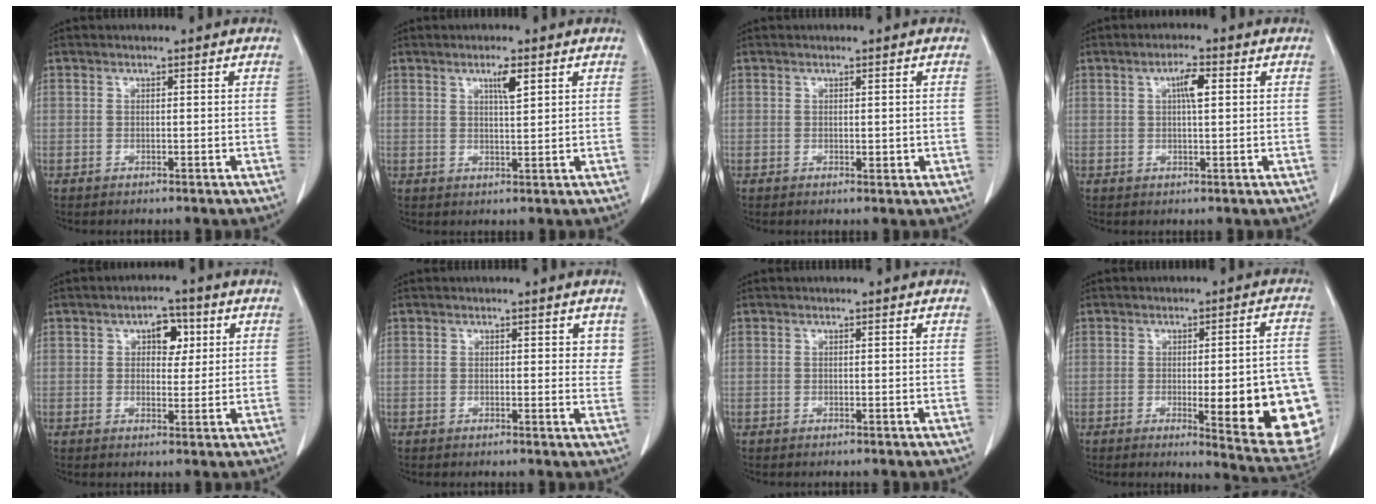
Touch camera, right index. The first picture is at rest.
{"total": 3.0, "force": [1.6, 0.3, 2.5], "torque": [-0.043, -0.002, 0.026]}
{"total": 1.3, "force": [0.0, 0.7, 1.1], "torque": [-0.015, -0.004, 0.005]}
{"total": 3.3, "force": [1.0, 0.6, 3.2], "torque": [-0.056, 0.004, 0.015]}
{"total": 4.5, "force": [1.6, 2.7, 3.3], "torque": [-0.044, 0.012, 0.023]}
{"total": 2.4, "force": [1.3, 1.2, 1.7], "torque": [-0.007, -0.006, 0.011]}
{"total": 0.0}
{"total": 17.5, "force": [-3.9, 2.8, 16.9], "torque": [-0.125, 0.009, -0.029]}